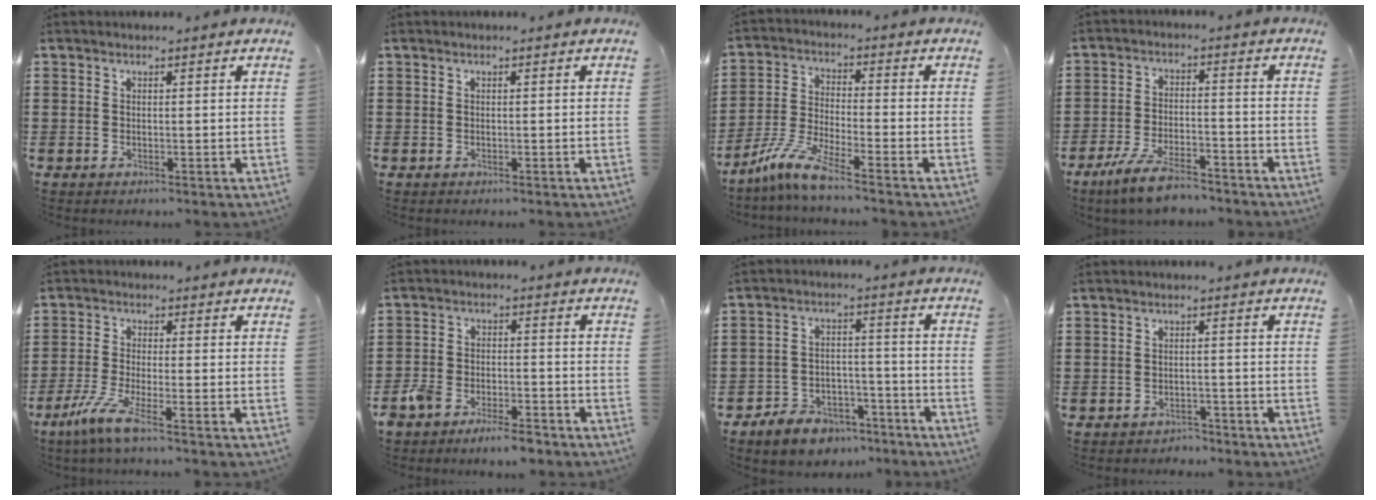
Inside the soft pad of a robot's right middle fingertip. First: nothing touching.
{"total": 0.0}
{"total": 7.1, "force": [-5.6, 0.4, 4.3], "torque": [-0.104, -0.014, -0.115]}
{"total": 6.7, "force": [-5.6, 1.3, 3.5], "torque": [-0.082, -0.002, -0.109]}
{"total": 5.4, "force": [-3.1, 0.3, 4.4], "torque": [-0.108, -0.018, -0.063]}
{"total": 5.6, "force": [-5.1, 1.3, 1.9], "torque": [-0.052, 0.004, -0.103]}
{"total": 6.3, "force": [-5.8, 2.2, 1.1], "torque": [-0.024, 0.021, -0.114]}
{"total": 1.8, "force": [-1.8, 0.5, -0.1], "torque": [-0.005, 0.003, -0.040]}